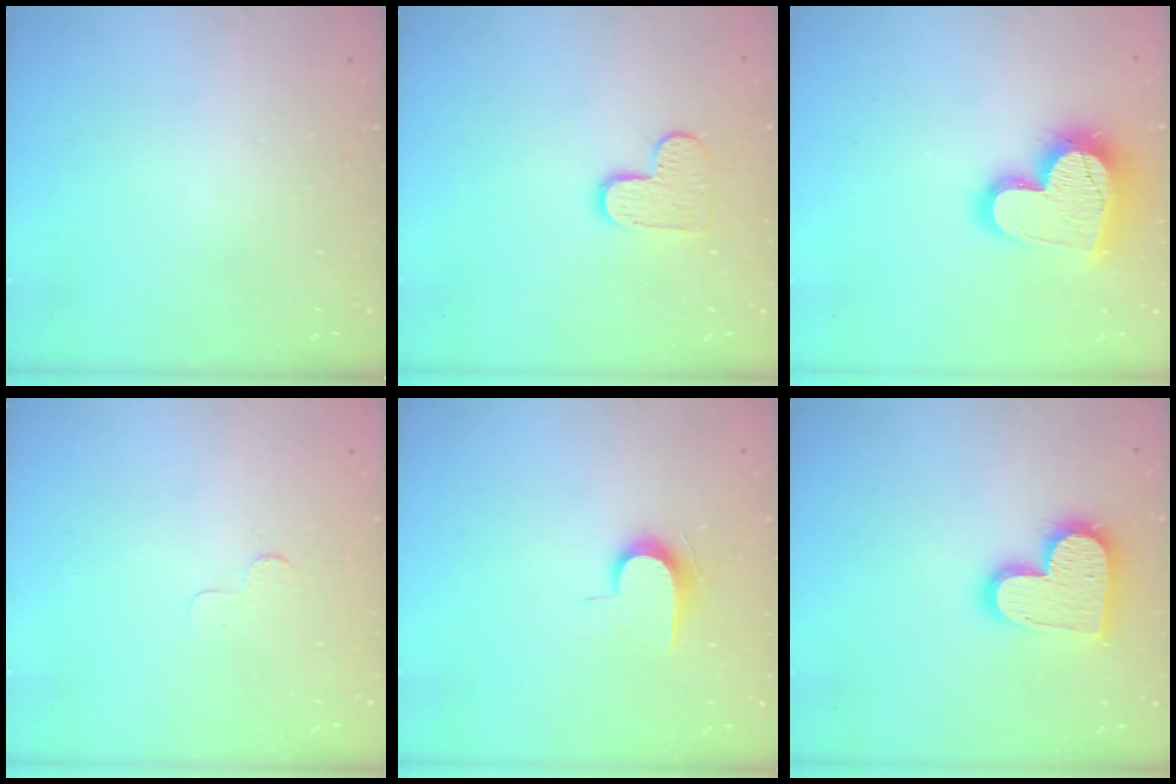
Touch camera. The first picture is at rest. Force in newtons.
{"total": 8.3, "press": 8.2, "slide": 0.5}
{"total": 18.6, "press": 18.5, "slide": 1.5}
{"total": 2.5, "press": 2.5, "slide": 0.2}
{"total": 7.2, "press": 7.1, "slide": 0.7}
{"total": 16.0, "press": 16.0, "slide": 1.0}